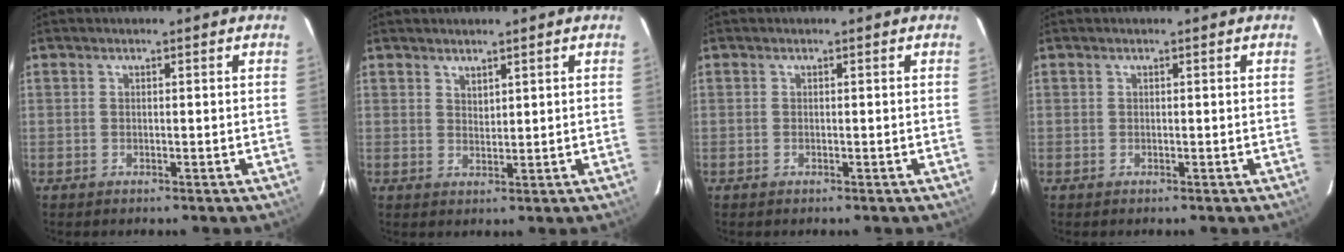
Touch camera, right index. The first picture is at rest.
{"total": 1.9, "force": [1.6, 0.7, 0.5], "torque": [-0.006, 0.001, 0.029]}
{"total": 0.0}
{"total": 0.0}